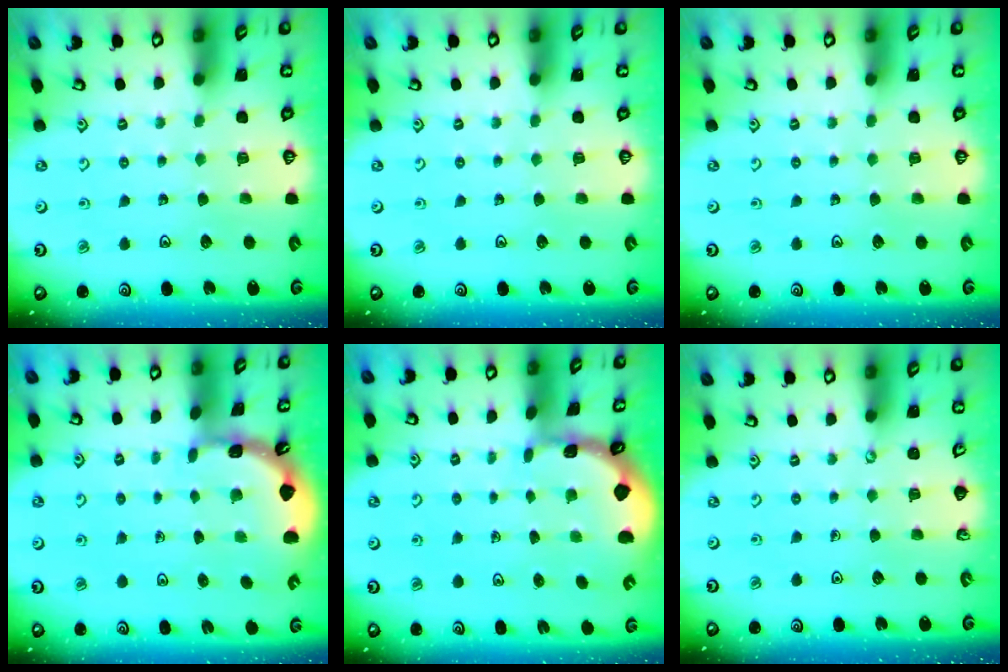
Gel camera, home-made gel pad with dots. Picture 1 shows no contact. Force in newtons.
{"total": 0.0}
{"total": 0.0}
{"total": 1.6, "press": 1.6, "slide": 0.1}
{"total": 1.0, "press": 0.9, "slide": 0.2}
{"total": 0.0}